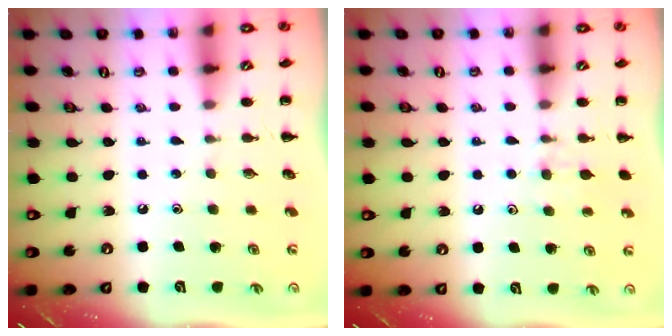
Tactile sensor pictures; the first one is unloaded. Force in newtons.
{"total": 6.7, "press": 6.3, "slide": 2.2}